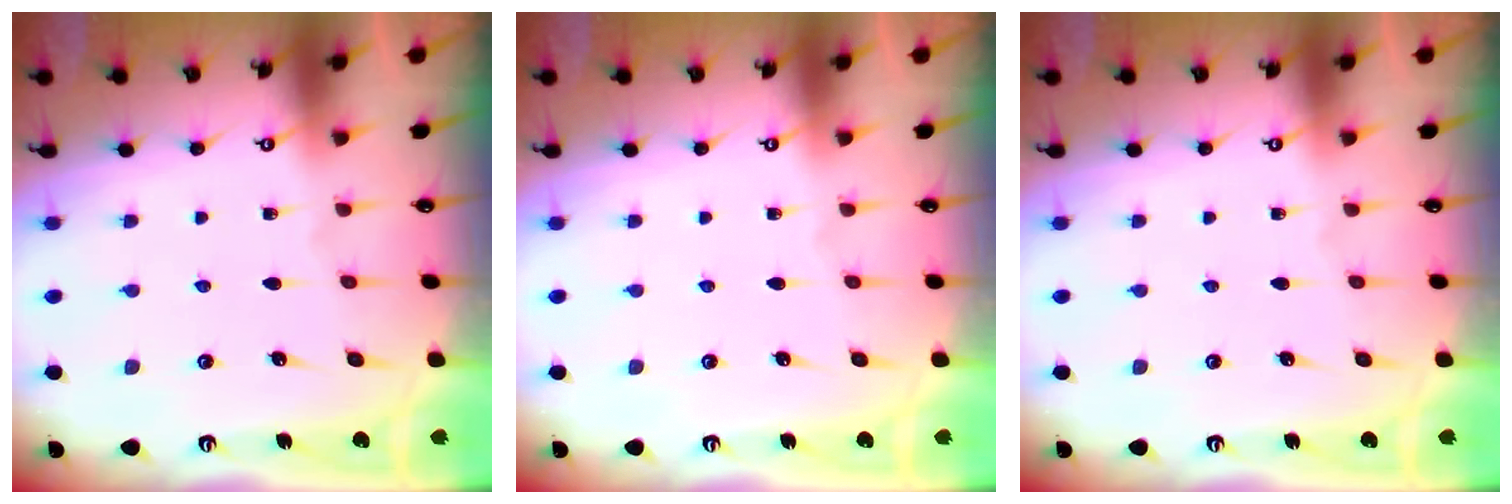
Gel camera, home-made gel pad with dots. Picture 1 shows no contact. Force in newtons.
{"total": 0.0}
{"total": 0.0}